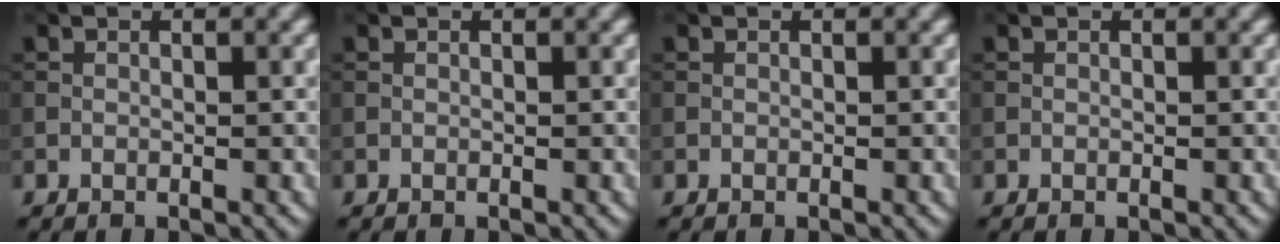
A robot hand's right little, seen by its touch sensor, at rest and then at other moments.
{"total": 0.0}
{"total": 0.0}
{"total": 0.0}